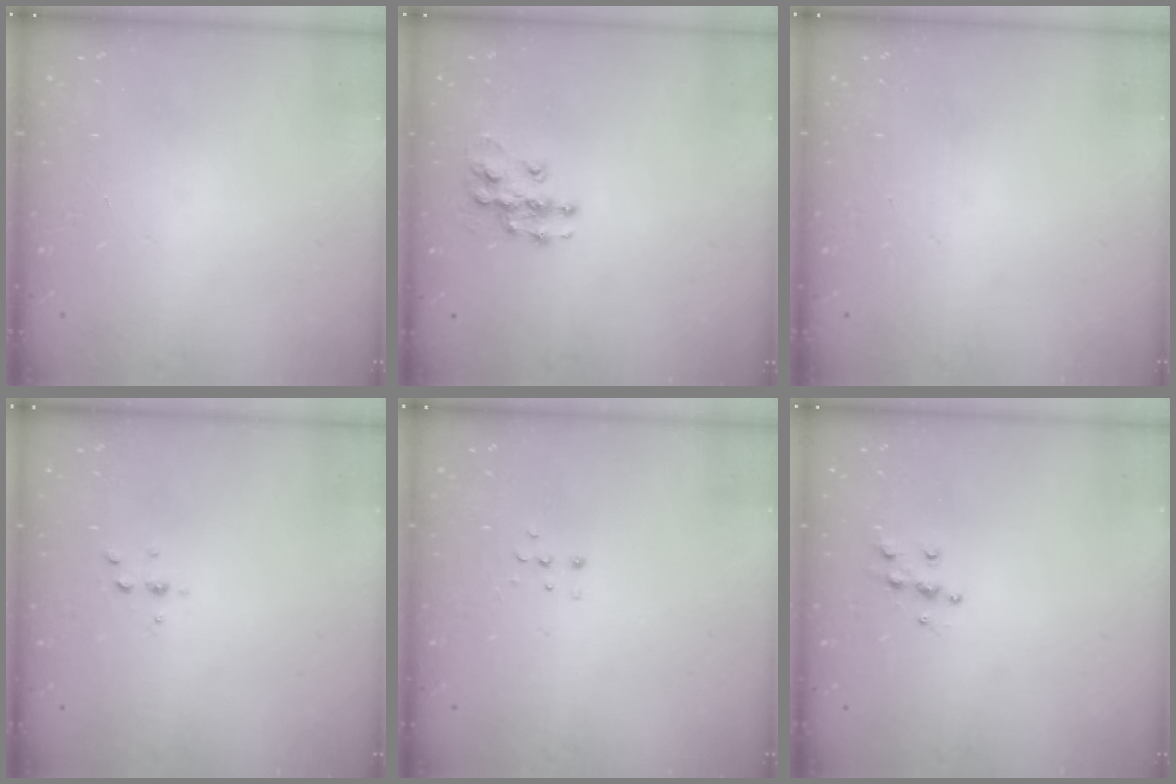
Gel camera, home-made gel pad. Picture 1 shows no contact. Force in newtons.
{"total": 9.2, "press": 9.2, "slide": 0.5}
{"total": 0.0}
{"total": 2.5, "press": 2.4, "slide": 0.2}
{"total": 3.8, "press": 3.7, "slide": 0.7}
{"total": 5.7, "press": 5.7, "slide": 0.6}